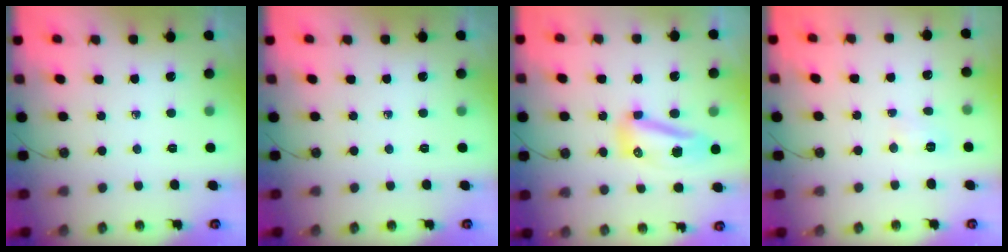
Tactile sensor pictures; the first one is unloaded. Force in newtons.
{"total": 0.0}
{"total": 9.5, "press": 9.5, "slide": 1.0}
{"total": 3.7, "press": 3.6, "slide": 0.5}